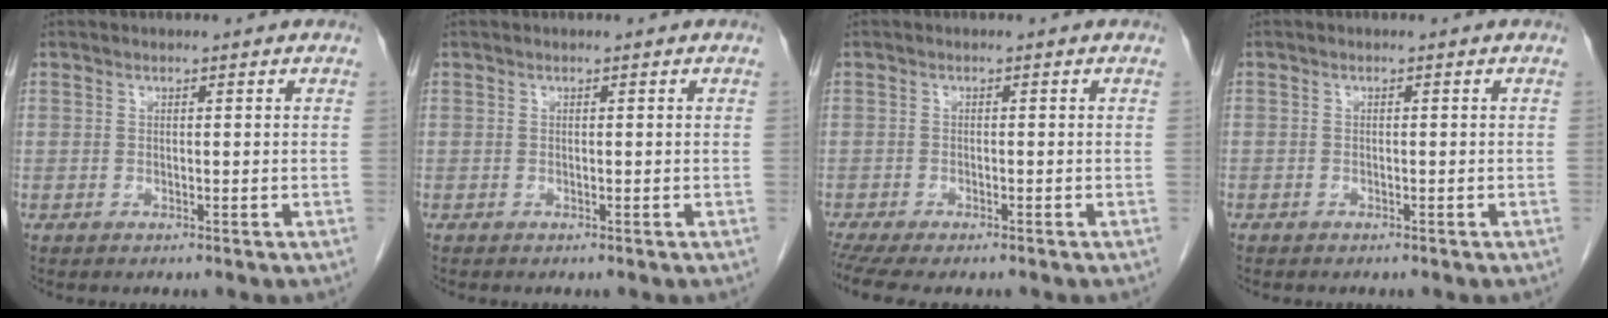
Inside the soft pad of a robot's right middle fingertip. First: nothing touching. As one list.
[{"total": 0.0}, {"total": 6.7, "force": [-5.4, 1.7, 3.6], "torque": [-0.059, -0.007, -0.086]}, {"total": 0.5, "force": [-0.4, 0.3, 0.0], "torque": [-0.007, 0.002, -0.008]}]